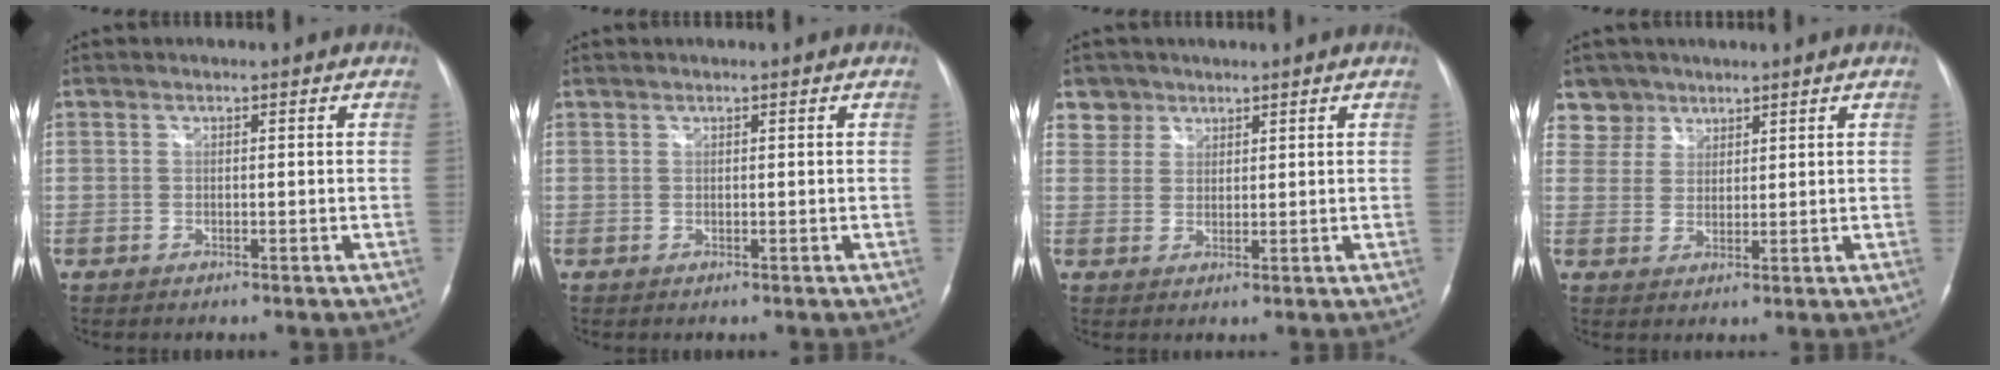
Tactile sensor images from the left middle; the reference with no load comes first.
{"total": 0.5, "force": [0.5, 0.0, 0.0], "torque": [-0.006, 0.007, 0.014]}
{"total": 3.4, "force": [2.5, 2.3, -0.7], "torque": [0.022, 0.004, 0.043]}
{"total": 4.5, "force": [3.5, 2.8, -0.9], "torque": [0.027, 0.002, 0.064]}